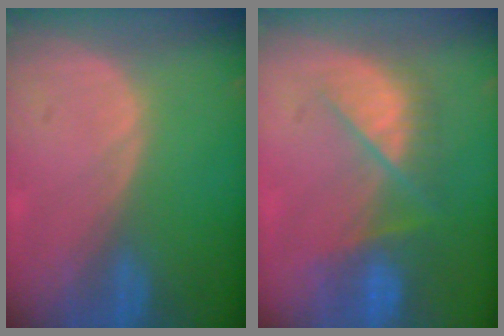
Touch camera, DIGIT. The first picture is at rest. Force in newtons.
{"total": 7.8, "press": 7.2, "slide": 2.8}